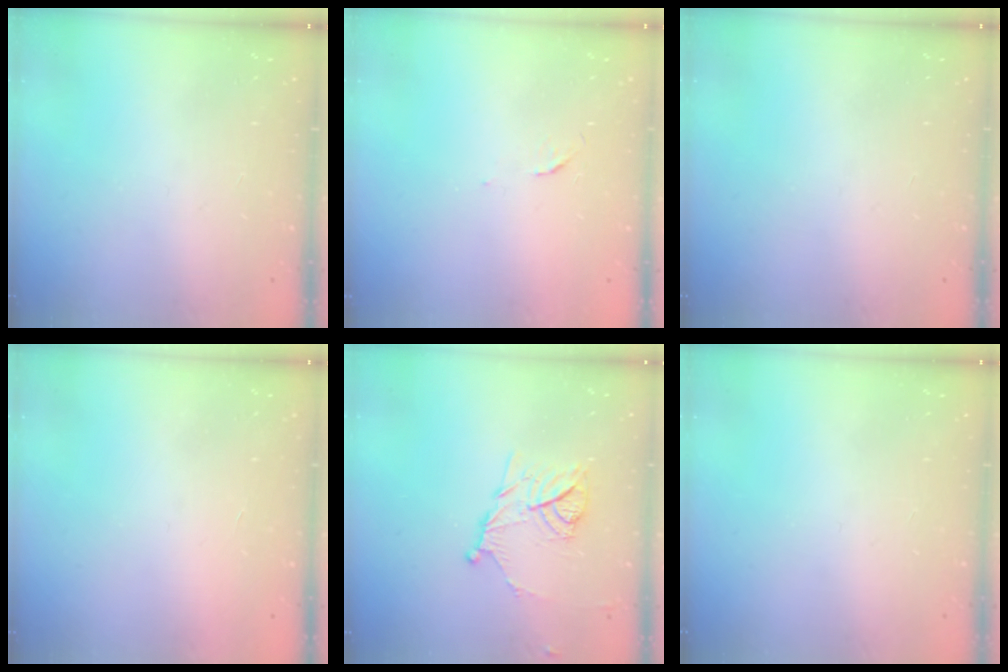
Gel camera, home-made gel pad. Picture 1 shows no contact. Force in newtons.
{"total": 3.2, "press": 3.2, "slide": 0.4}
{"total": 0.0}
{"total": 1.7, "press": 1.7, "slide": 0.1}
{"total": 11.4, "press": 11.3, "slide": 0.7}
{"total": 0.0}